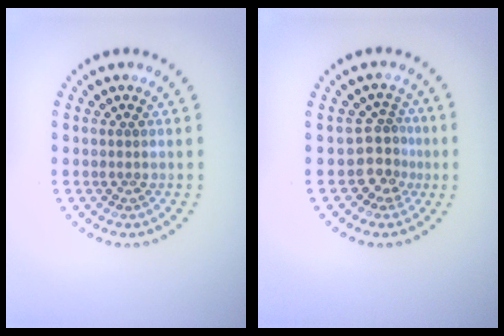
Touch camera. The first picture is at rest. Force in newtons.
{"total": 2.8, "press": 2.0, "slide": 2.0}